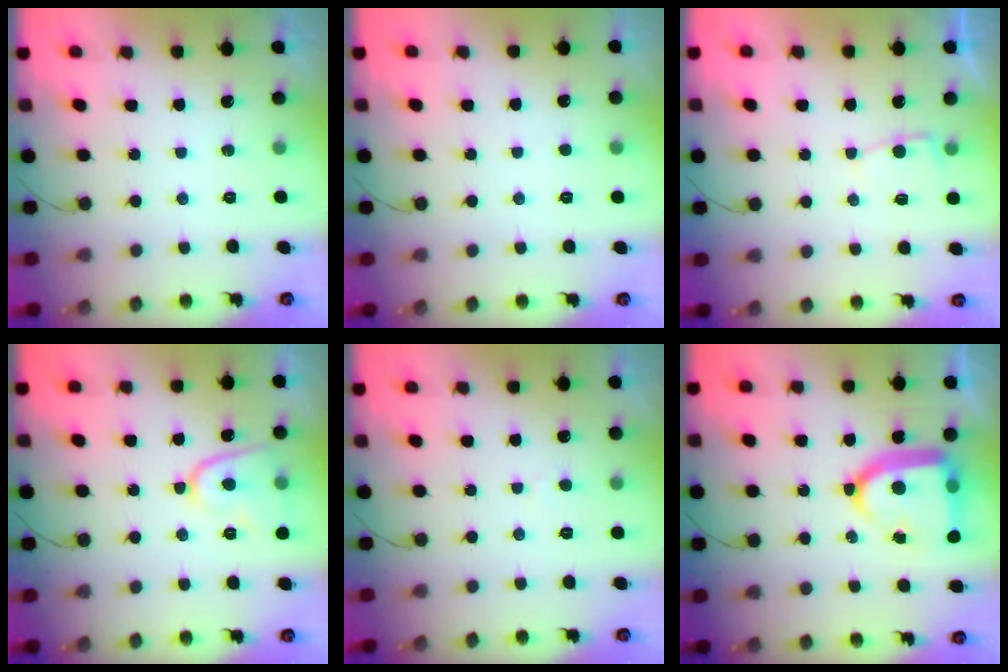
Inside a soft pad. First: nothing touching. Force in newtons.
{"total": 2.3, "press": 2.3, "slide": 0.2}
{"total": 2.6, "press": 2.6, "slide": 0.3}
{"total": 9.5, "press": 9.4, "slide": 1.3}
{"total": 1.6, "press": 1.6, "slide": 0.1}
{"total": 17.7, "press": 17.6, "slide": 1.7}